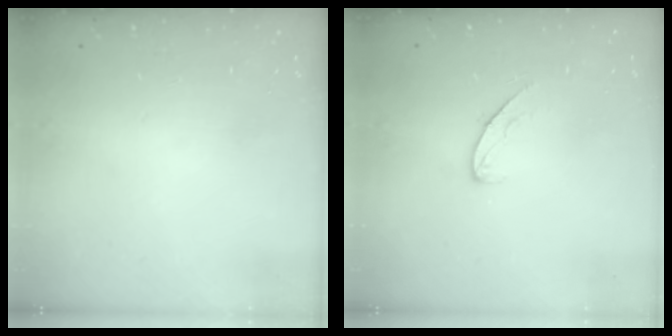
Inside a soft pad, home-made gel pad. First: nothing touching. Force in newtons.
{"total": 5.7, "press": 5.7, "slide": 0.5}